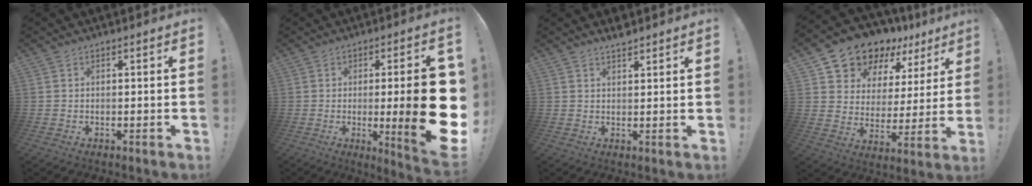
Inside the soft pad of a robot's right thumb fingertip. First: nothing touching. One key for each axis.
{"total": 19.4, "fx": -1.4, "fy": 3.0, "fz": 19.1, "tx": -0.260, "ty": -0.013, "tz": -0.013}
{"total": 2.4, "fx": 2.2, "fy": 0.2, "fz": 0.9, "tx": -0.010, "ty": -0.014, "tz": 0.037}
{"total": 12.4, "fx": 10.7, "fy": 5.7, "fz": 2.3, "tx": -0.053, "ty": -0.094, "tz": 0.194}